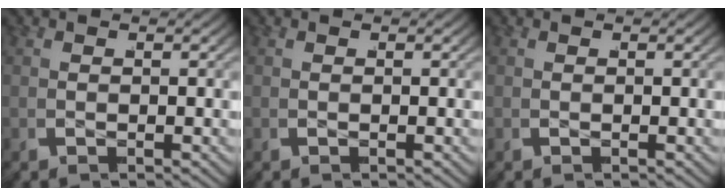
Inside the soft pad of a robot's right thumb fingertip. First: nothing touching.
{"total": 0.0}
{"total": 0.0}